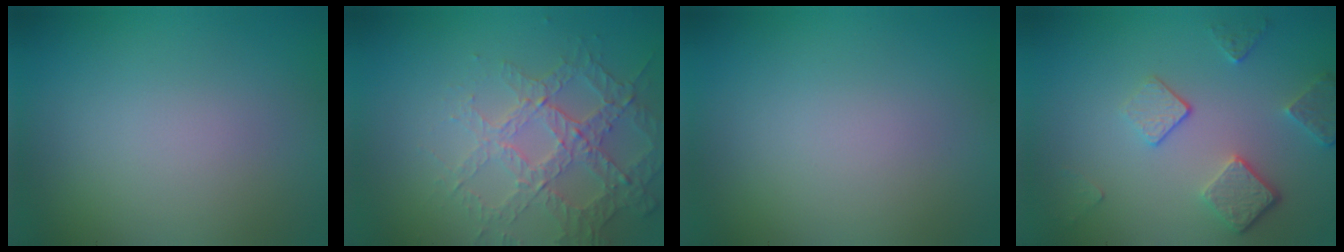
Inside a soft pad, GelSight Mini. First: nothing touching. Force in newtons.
{"total": 3.7, "press": 3.5, "slide": 1.2}
{"total": 0.0}
{"total": 3.7, "press": 2.9, "slide": 2.4}